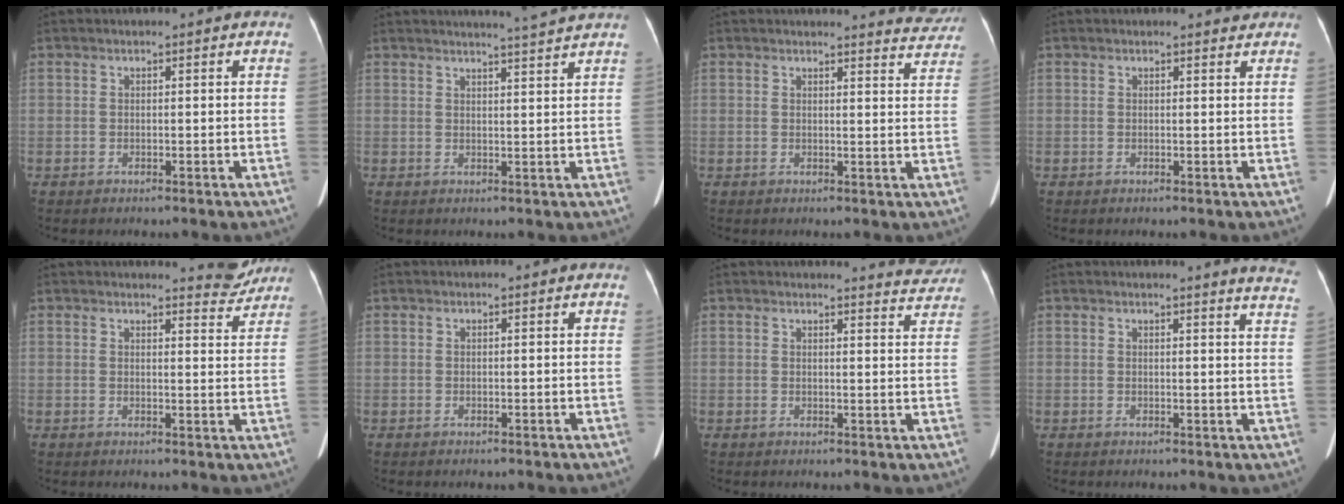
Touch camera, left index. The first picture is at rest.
{"total": 5.1, "force": [4.7, -1.5, 1.5], "torque": [-0.022, -0.007, 0.054]}
{"total": 5.6, "force": [5.6, 0.5, -0.2], "torque": [0.009, -0.028, 0.041]}
{"total": 1.0, "force": [1.0, 0.1, 0.0], "torque": [-0.008, -0.005, 0.009]}
{"total": 4.1, "force": [4.0, 0.5, 0.1], "torque": [0.001, -0.025, 0.037]}
{"total": 0.0}
{"total": 5.2, "force": [5.2, 0.3, -0.2], "torque": [0.004, -0.024, 0.039]}
{"total": 7.0, "force": [6.7, -0.5, 2.0], "torque": [-0.014, -0.051, 0.042]}